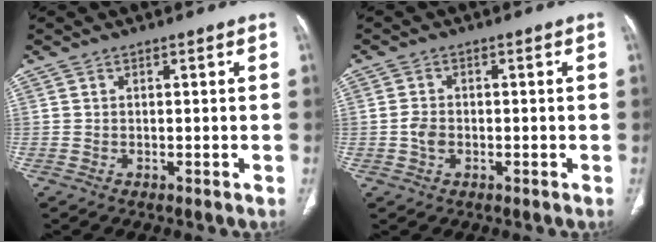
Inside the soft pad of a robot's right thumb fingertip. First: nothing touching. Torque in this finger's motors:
{"motor_torque": [0.63, 0.55, 0.11, -0.28, 0.03]}